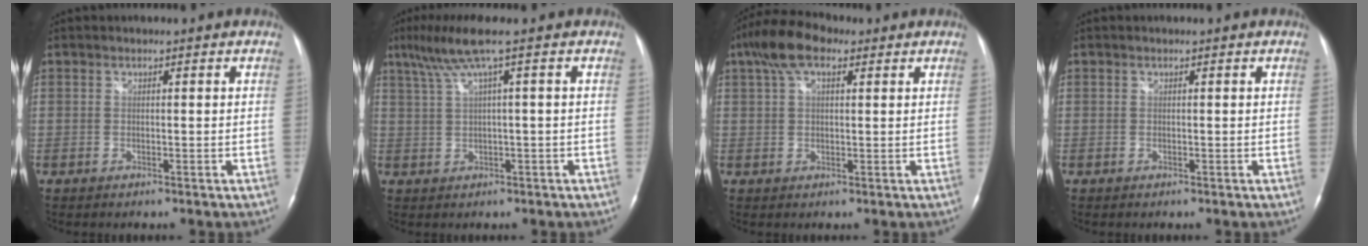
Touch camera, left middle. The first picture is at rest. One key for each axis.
{"total": 5.5, "fx": 2.7, "fy": -1.1, "fz": 4.7, "tx": -0.104, "ty": 0.025, "tz": 0.057}
{"total": 7.0, "fx": 3.7, "fy": 3.1, "fz": 5.1, "tx": -0.108, "ty": 0.032, "tz": 0.066}
{"total": 0.0}